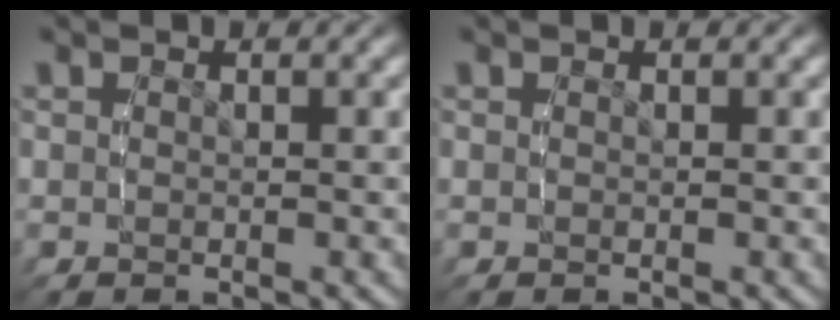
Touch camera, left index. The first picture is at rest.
{"total": 0.0}